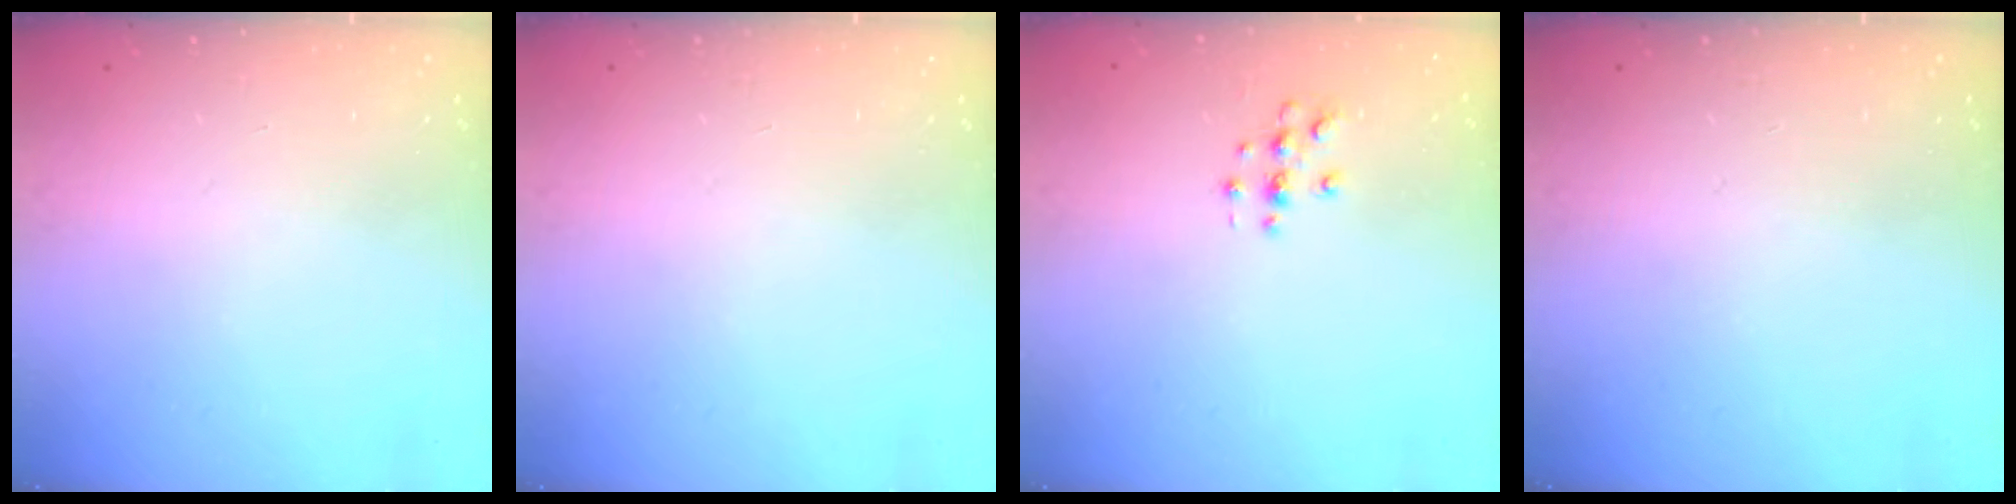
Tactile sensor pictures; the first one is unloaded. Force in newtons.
{"total": 0.0}
{"total": 3.0, "press": 3.0, "slide": 0.3}
{"total": 0.0}